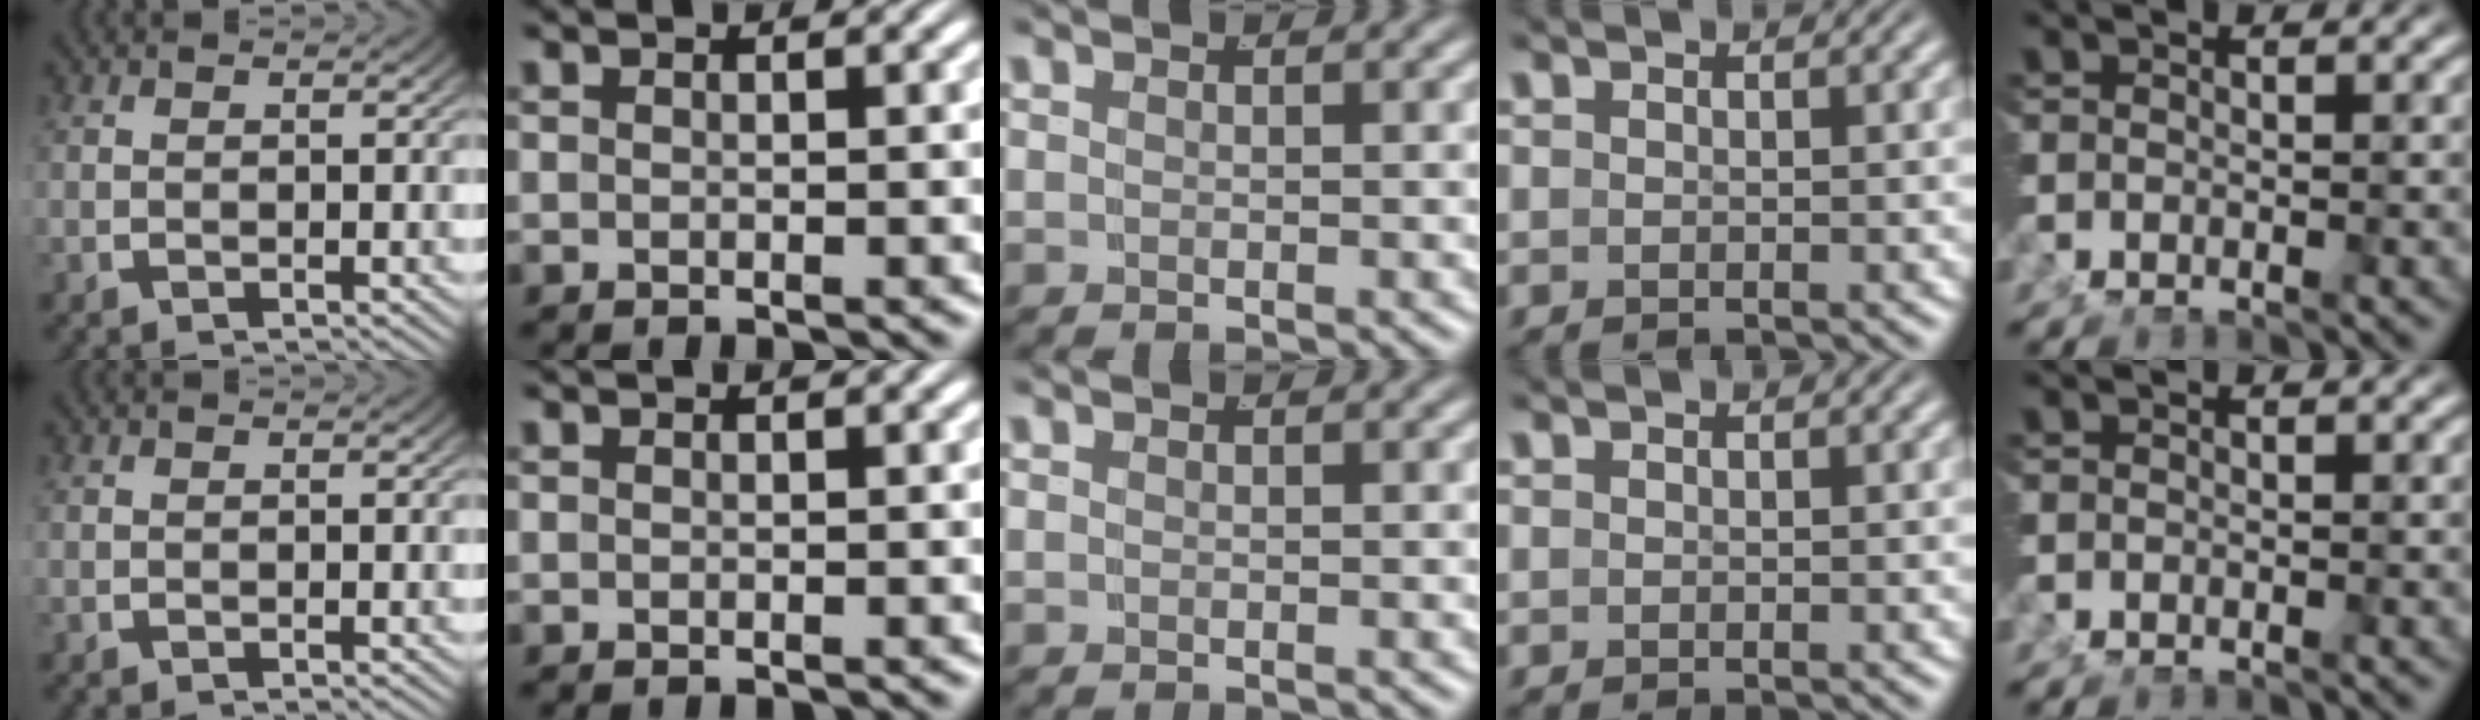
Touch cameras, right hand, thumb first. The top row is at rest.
{}